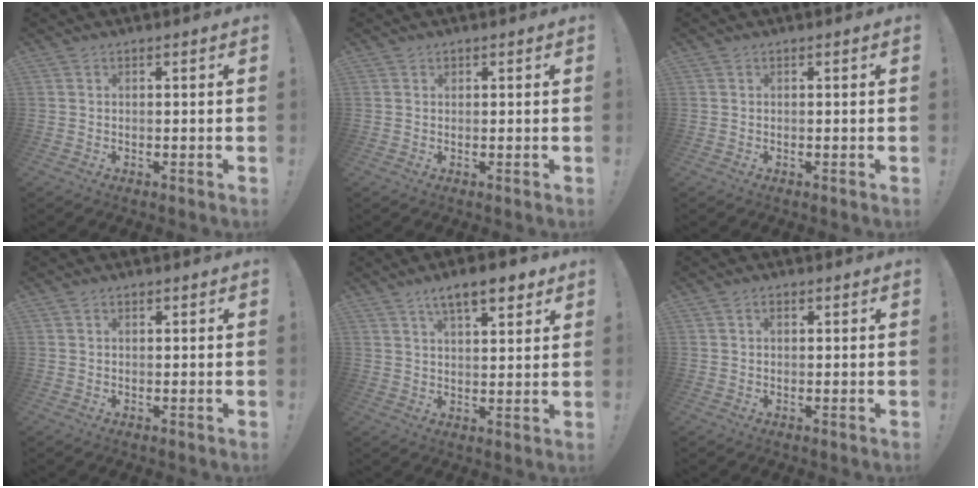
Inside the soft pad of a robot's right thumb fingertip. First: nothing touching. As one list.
[{"total": 0.6, "force": [0.4, 0.4, 0.0], "torque": [0.004, -0.001, 0.008]}, {"total": 0.0}, {"total": 0.9, "force": [0.6, 0.6, 0.3], "torque": [-0.003, 0.000, 0.010]}, {"total": 9.4, "force": [5.8, 3.4, 6.6], "torque": [-0.087, -0.028, 0.097]}, {"total": 1.5, "force": [0.7, 1.0, 0.9], "torque": [-0.016, 0.003, 0.011]}]